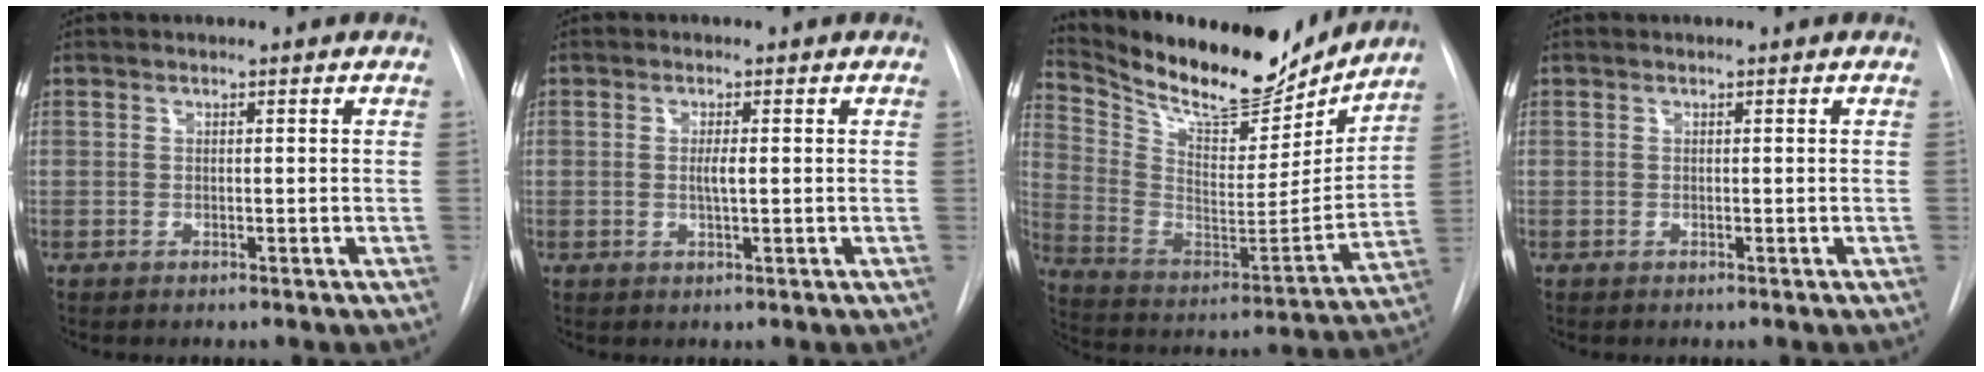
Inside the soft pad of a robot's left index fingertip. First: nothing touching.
{"total": 1.7, "force": [-0.4, 0.1, 1.7], "torque": [-0.034, -0.004, -0.005]}
{"total": 21.0, "force": [18.7, 5.5, 7.8], "torque": [-0.150, -0.027, 0.303]}
{"total": 0.0}